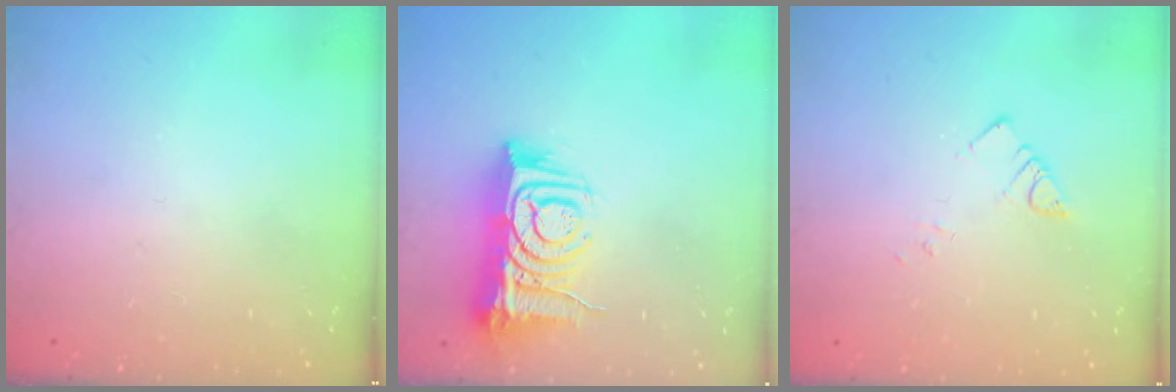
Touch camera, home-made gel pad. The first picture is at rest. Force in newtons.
{"total": 12.8, "press": 12.7, "slide": 1.6}
{"total": 2.5, "press": 2.5, "slide": 0.3}